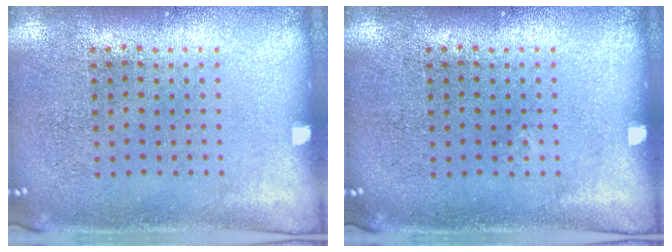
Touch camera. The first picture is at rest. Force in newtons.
{"total": 0.0}